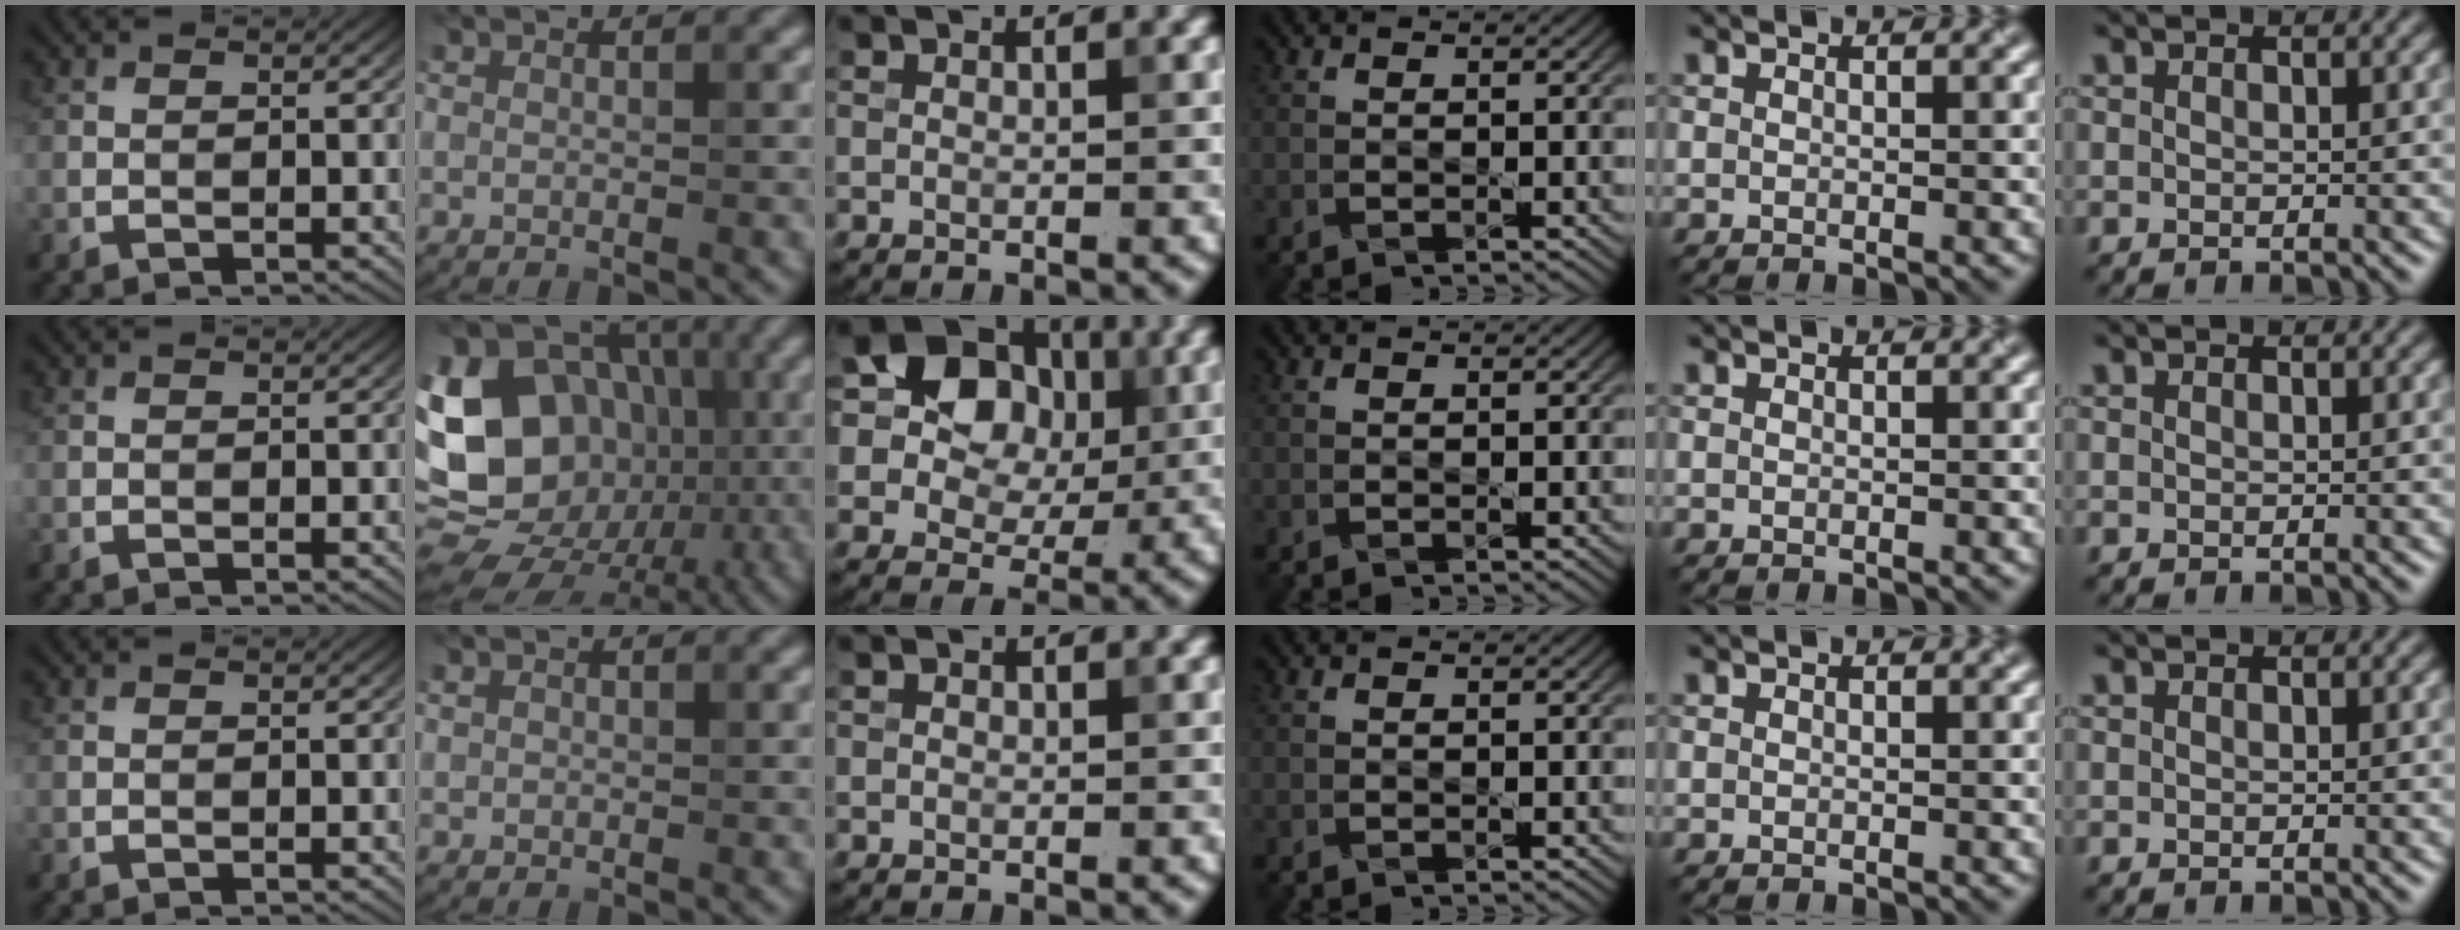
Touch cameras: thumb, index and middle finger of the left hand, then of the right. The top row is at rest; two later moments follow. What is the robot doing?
{"motion": "dispense", "object": "toothpaste"}